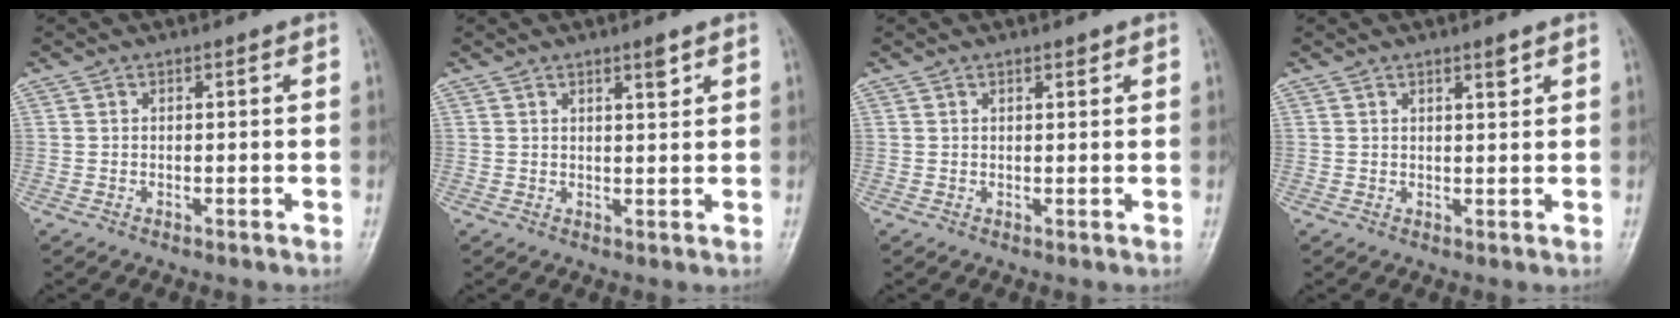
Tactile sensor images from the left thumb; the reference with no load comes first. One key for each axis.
{"total": 2.5, "fx": 1.6, "fy": 0.5, "fz": 1.8, "tx": -0.024, "ty": -0.010, "tz": 0.025}
{"total": 1.0, "fx": 0.7, "fy": 0.3, "fz": 0.6, "tx": -0.007, "ty": -0.003, "tz": 0.011}
{"total": 1.9, "fx": 1.3, "fy": 0.4, "fz": 1.4, "tx": -0.017, "ty": -0.008, "tz": 0.022}